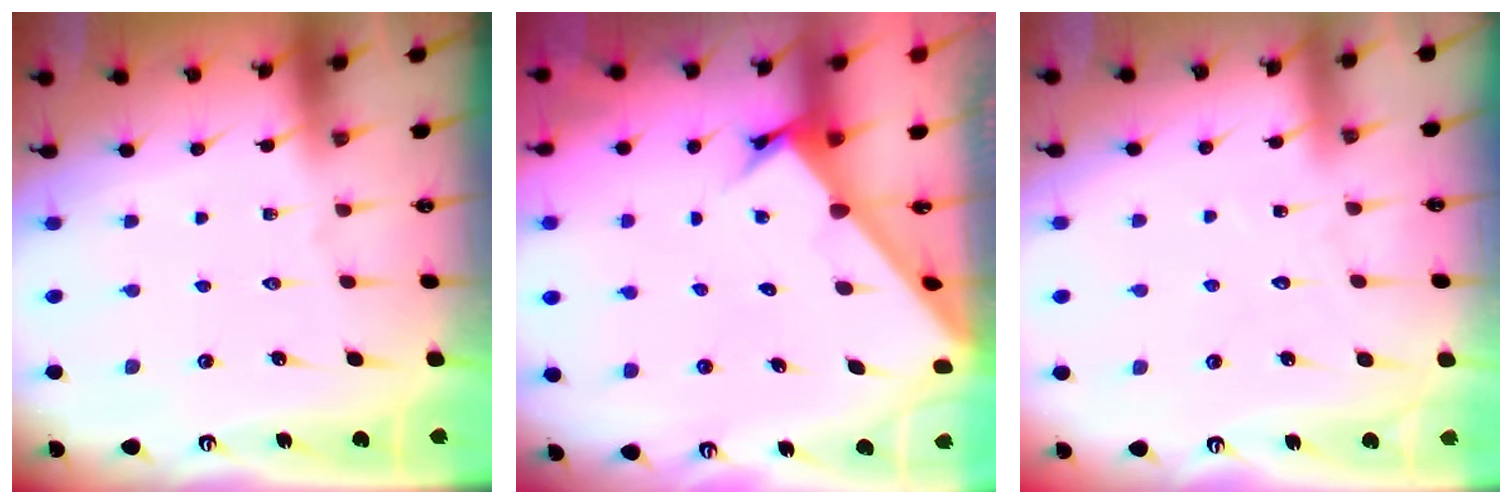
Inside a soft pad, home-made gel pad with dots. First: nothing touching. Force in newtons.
{"total": 3.9, "press": 3.9, "slide": 0.1}
{"total": 4.5, "press": 4.4, "slide": 0.4}